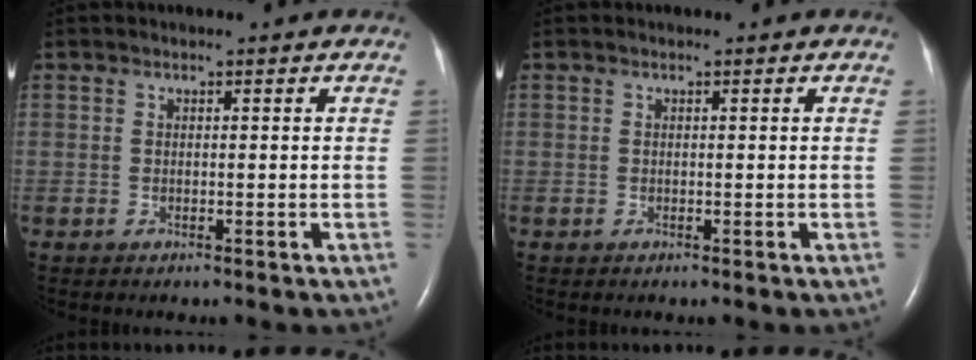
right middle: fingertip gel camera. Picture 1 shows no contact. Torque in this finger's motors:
{"motor_torque": [0.00, 0.00, 0.00, 0.00]}